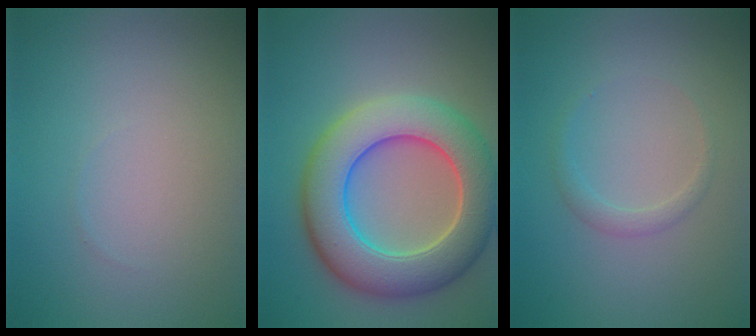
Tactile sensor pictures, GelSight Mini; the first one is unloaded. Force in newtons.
{"total": 9.8, "press": 9.8, "slide": 0.5}
{"total": 1.2, "press": 1.2, "slide": 0.1}